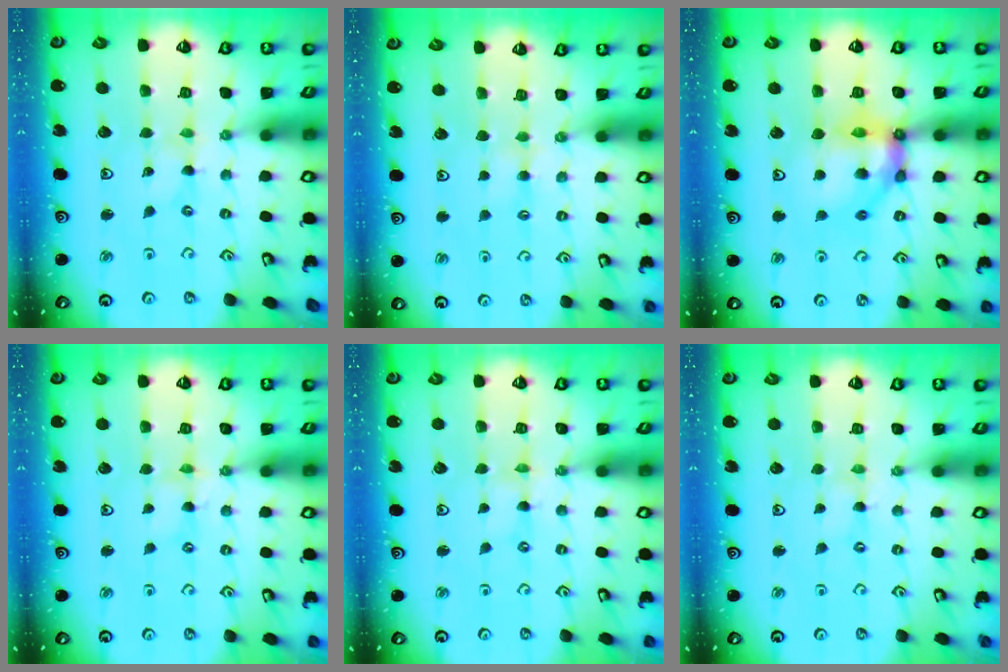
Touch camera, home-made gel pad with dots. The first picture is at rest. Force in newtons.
{"total": 3.2, "press": 3.2, "slide": 0.5}
{"total": 13.0, "press": 12.9, "slide": 1.5}
{"total": 1.3, "press": 1.3, "slide": 0.2}
{"total": 0.0}
{"total": 1.0, "press": 1.0, "slide": 0.0}